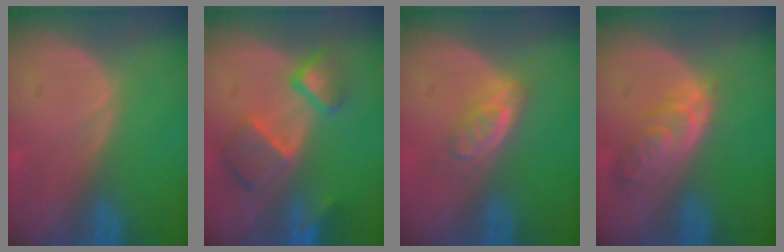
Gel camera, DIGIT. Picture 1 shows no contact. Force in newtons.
{"total": 7.7, "press": 6.7, "slide": 3.8}
{"total": 3.9, "press": 3.8, "slide": 0.8}
{"total": 5.5, "press": 5.4, "slide": 0.7}